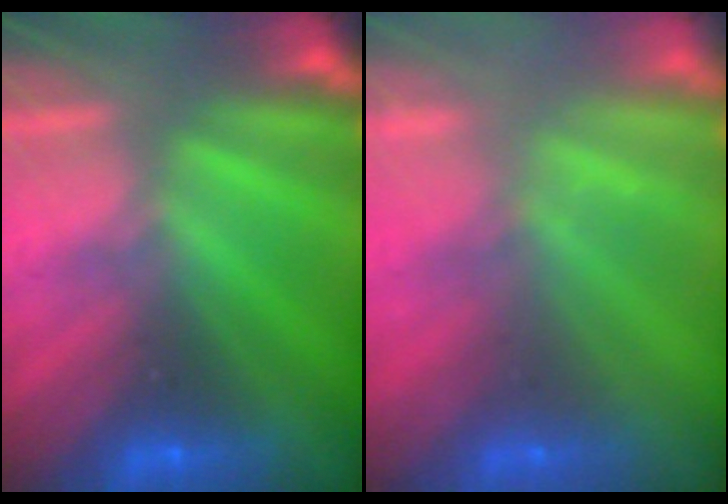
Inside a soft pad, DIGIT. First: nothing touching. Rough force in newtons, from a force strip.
{"total": 2.2}